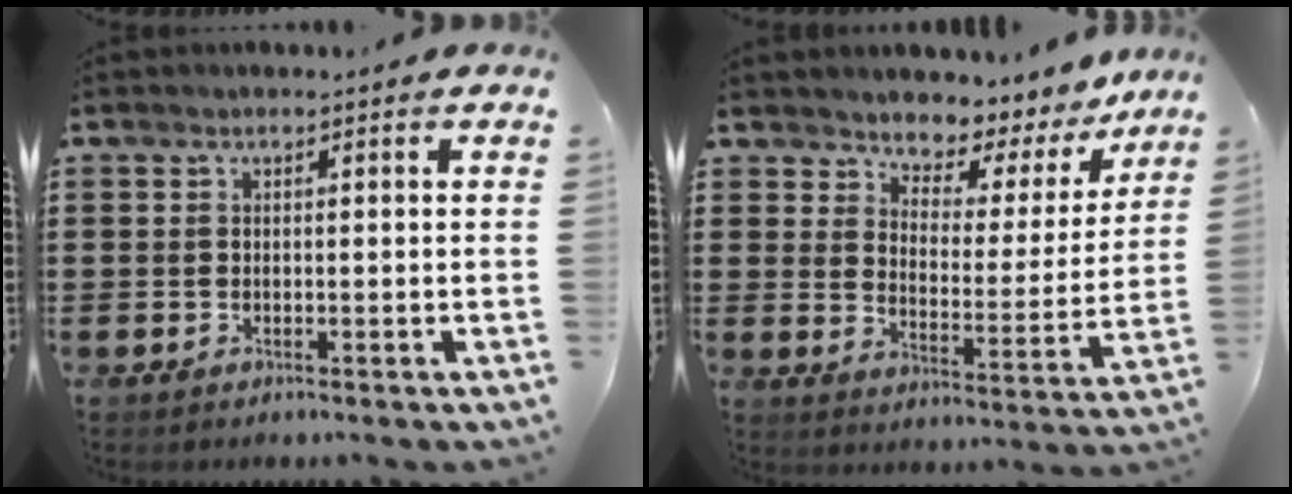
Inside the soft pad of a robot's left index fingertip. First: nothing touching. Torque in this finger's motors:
{"motor_torque": [1.37, -0.77, 0.37, 0.06]}